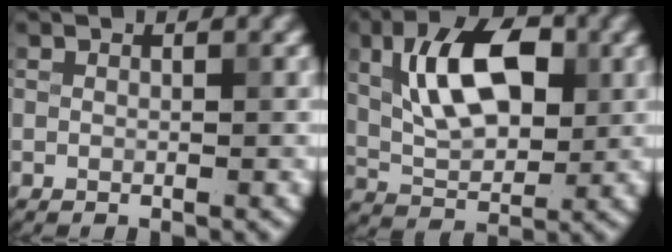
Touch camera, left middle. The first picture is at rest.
{"total": 8.3, "force": [2.0, 4.3, 6.8], "torque": [-0.114, 0.014, 0.030]}